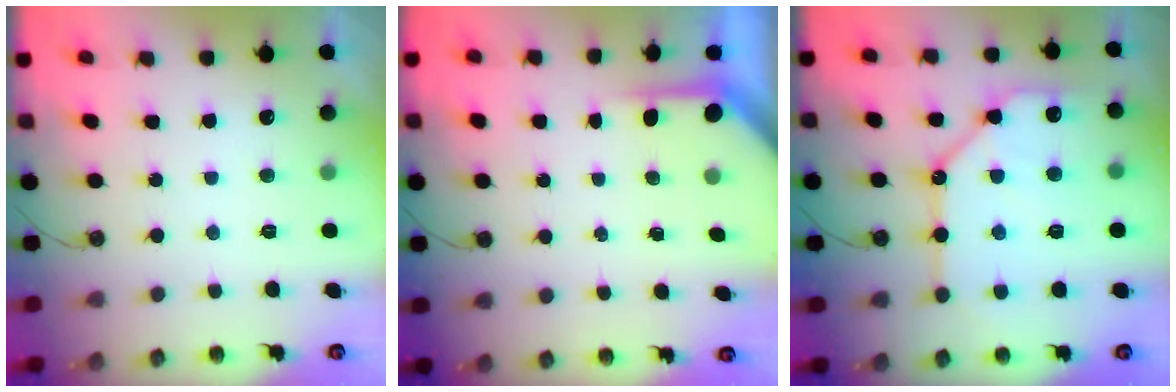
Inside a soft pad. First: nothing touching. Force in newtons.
{"total": 3.5, "press": 3.5, "slide": 0.4}
{"total": 14.3, "press": 14.2, "slide": 1.3}